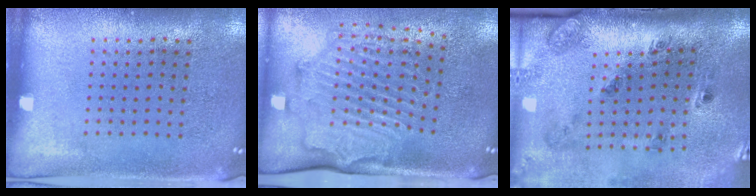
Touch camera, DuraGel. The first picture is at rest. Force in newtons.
{"total": 2.1, "press": 2.0, "slide": 0.4}
{"total": 2.4, "press": 1.7, "slide": 1.8}